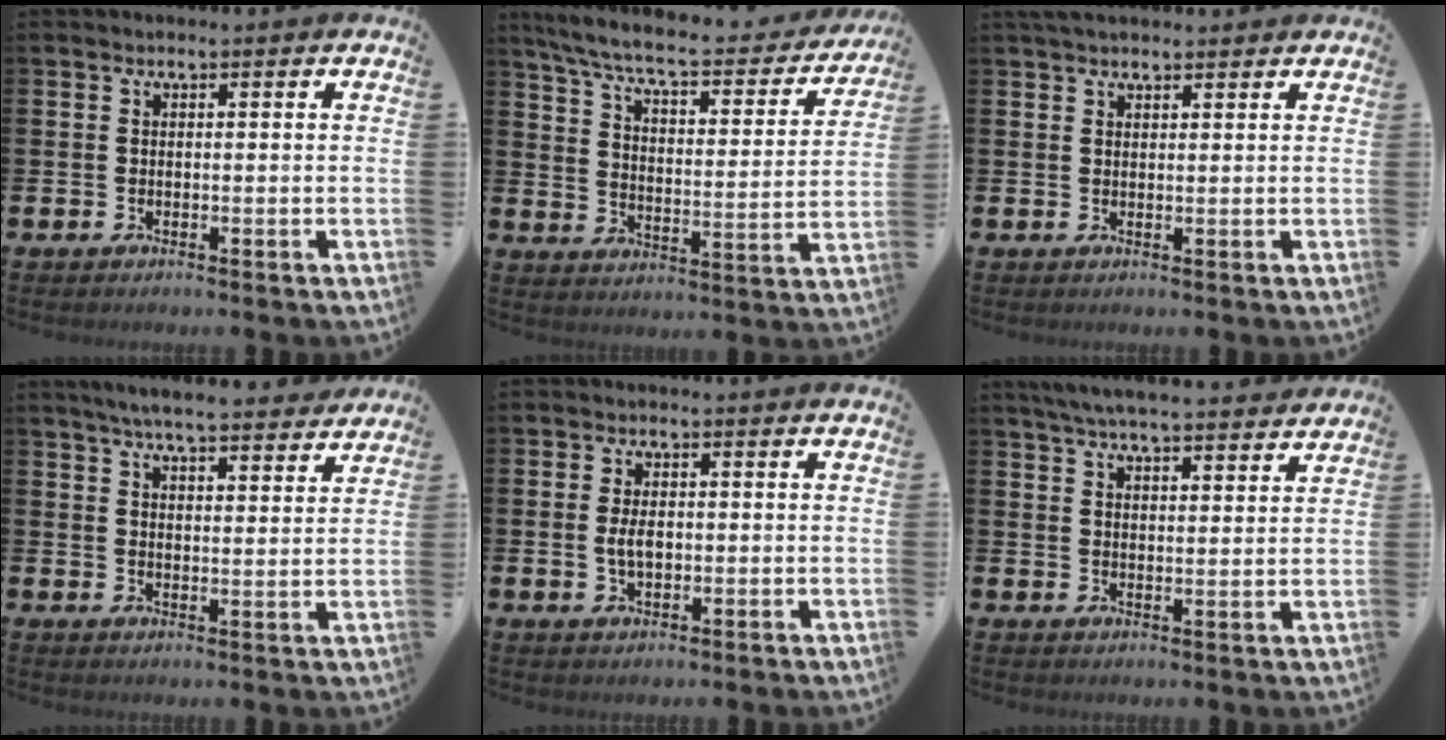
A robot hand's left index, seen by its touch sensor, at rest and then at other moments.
{"total": 7.6, "force": [6.7, 1.2, 3.2], "torque": [-0.093, -0.048, 0.110]}
{"total": 2.3, "force": [2.1, 0.6, 0.7], "torque": [-0.006, -0.003, 0.036]}
{"total": 6.1, "force": [5.8, 0.3, 1.7], "torque": [-0.042, -0.031, 0.102]}
{"total": 3.2, "force": [0.0, 1.8, 2.7], "torque": [-0.038, 0.001, -0.005]}
{"total": 5.9, "force": [5.7, 0.2, 1.5], "torque": [-0.046, -0.025, 0.102]}